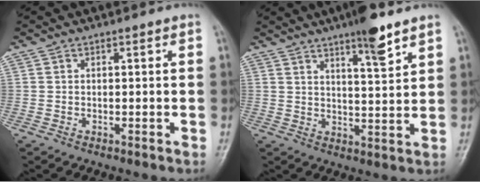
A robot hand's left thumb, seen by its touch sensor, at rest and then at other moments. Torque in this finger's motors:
{"motor_torque": [1.47, 0.65, 0.85, -0.92, 0.05]}